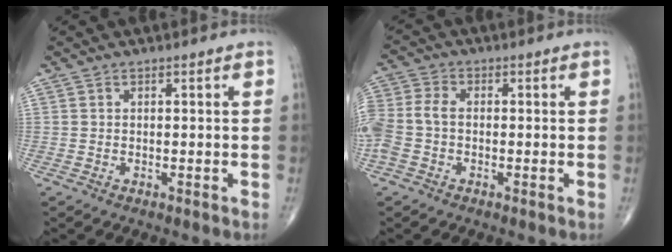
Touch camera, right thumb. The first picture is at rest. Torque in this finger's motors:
{"motor_torque": [0.27, 0.27, 1.09, -0.04, 0.23]}